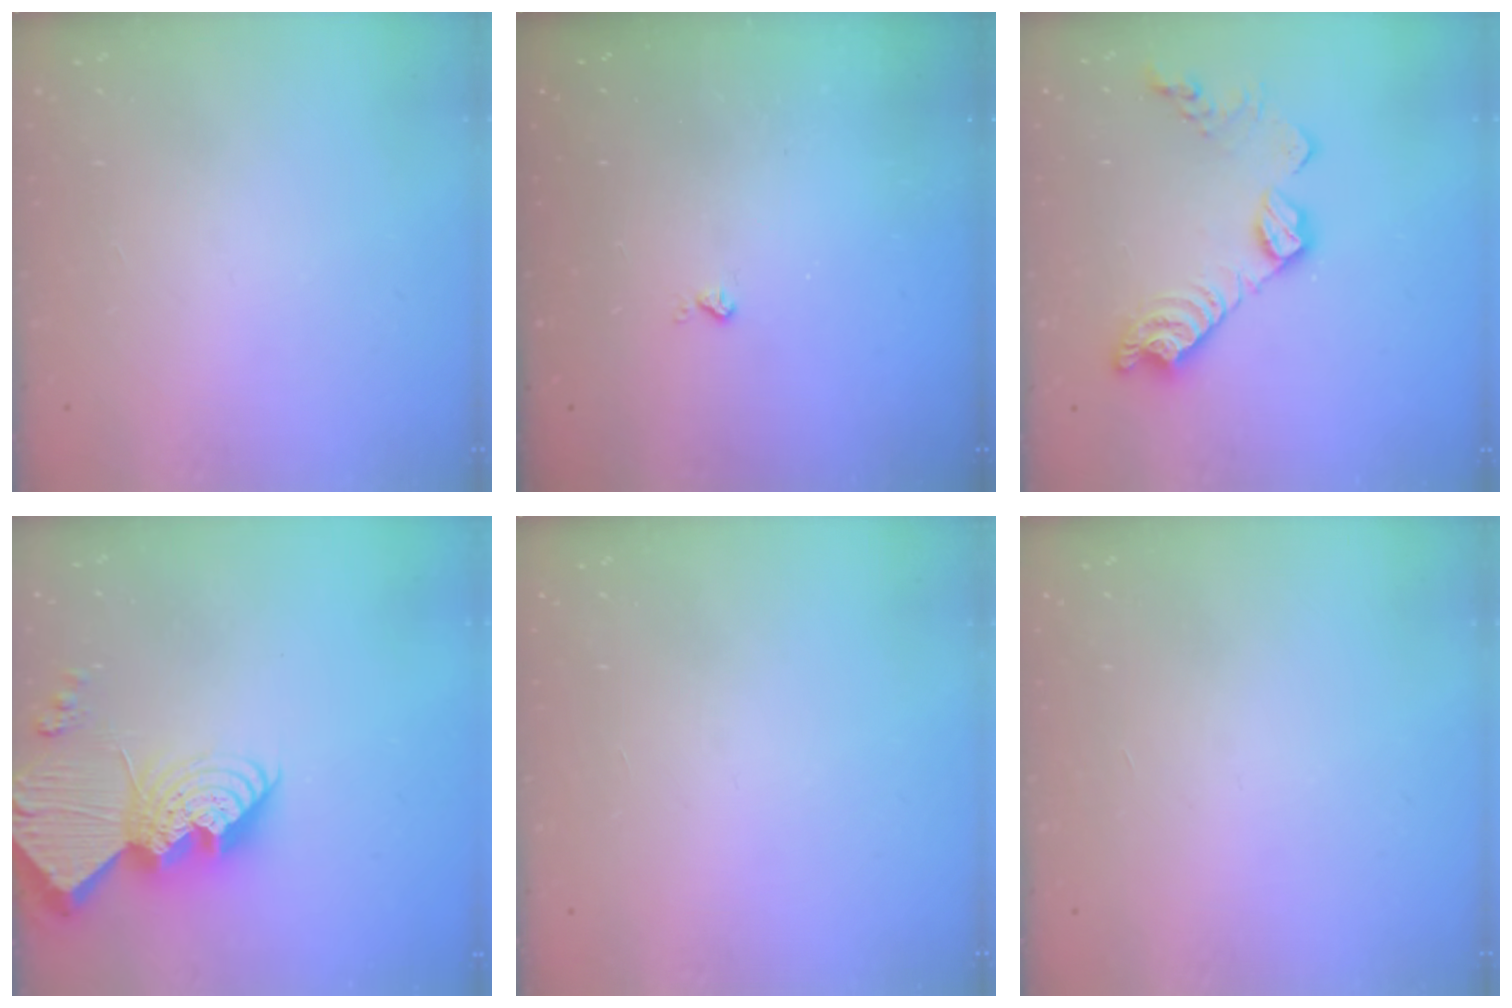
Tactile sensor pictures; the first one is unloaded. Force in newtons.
{"total": 2.0, "press": 2.0, "slide": 0.4}
{"total": 14.5, "press": 14.5, "slide": 0.8}
{"total": 21.2, "press": 21.1, "slide": 2.0}
{"total": 0.0}
{"total": 0.0}